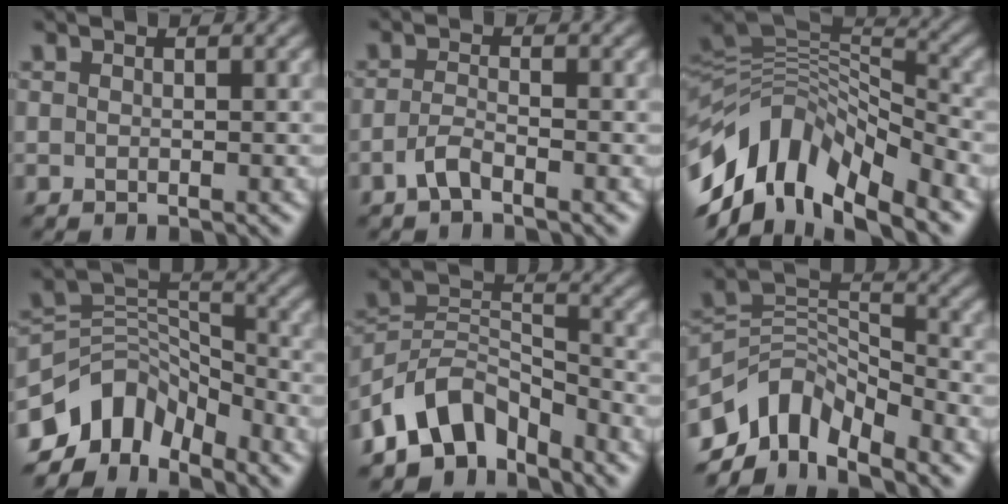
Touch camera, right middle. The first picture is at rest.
{"total": 1.6, "force": [-1.0, 0.5, 1.2], "torque": [-0.032, 0.005, -0.025]}
{"total": 11.9, "force": [-4.8, 6.1, 9.1], "torque": [-0.175, 0.022, -0.092]}
{"total": 7.5, "force": [-5.1, 4.7, 3.1], "torque": [-0.038, 0.001, -0.105]}
{"total": 7.0, "force": [-5.0, 3.8, 3.1], "torque": [-0.041, 0.003, -0.108]}
{"total": 7.3, "force": [-5.1, 3.9, 3.6], "torque": [-0.049, -0.002, -0.102]}